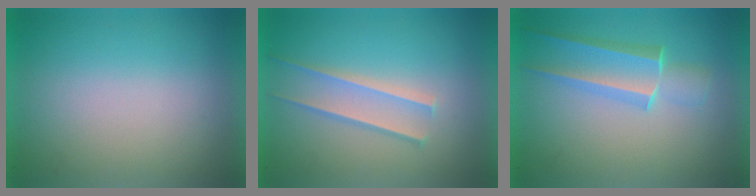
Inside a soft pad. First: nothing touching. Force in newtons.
{"total": 1.7}
{"total": 2.6}